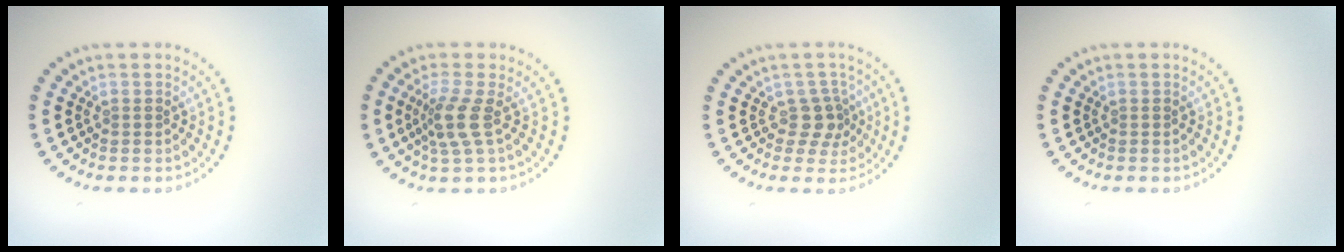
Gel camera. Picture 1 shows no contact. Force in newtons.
{"total": 2.7, "press": 2.1, "slide": 1.8}
{"total": 2.3, "press": 1.9, "slide": 1.3}
{"total": 0.0}